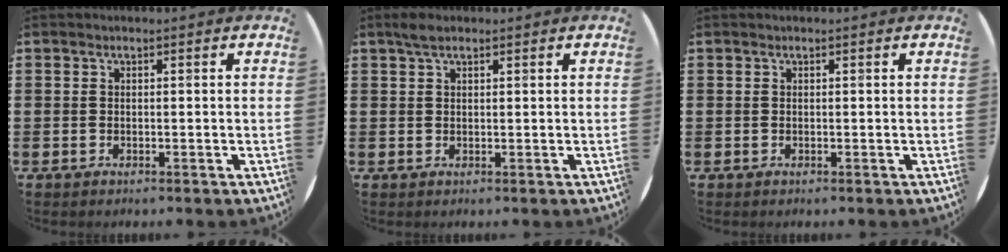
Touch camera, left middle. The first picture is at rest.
{"total": 1.8, "force": [1.3, 0.7, 1.0], "torque": [-0.014, 0.001, 0.021]}
{"total": 0.0}